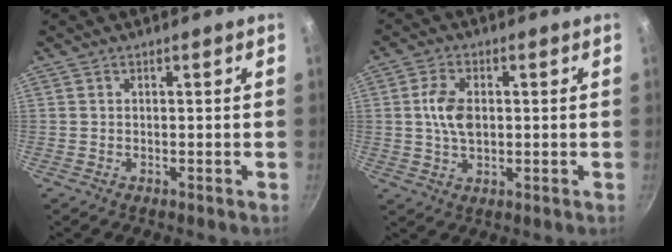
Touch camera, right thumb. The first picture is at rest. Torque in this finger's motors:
{"motor_torque": [1.14, 1.12, 0.97, 0.36, 0.07]}